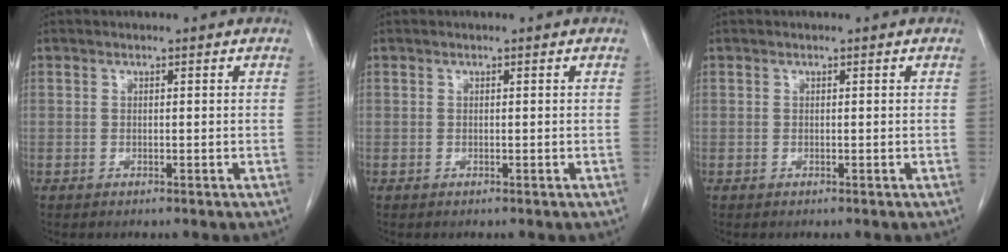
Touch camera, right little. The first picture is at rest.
{"total": 0.0}
{"total": 0.0}